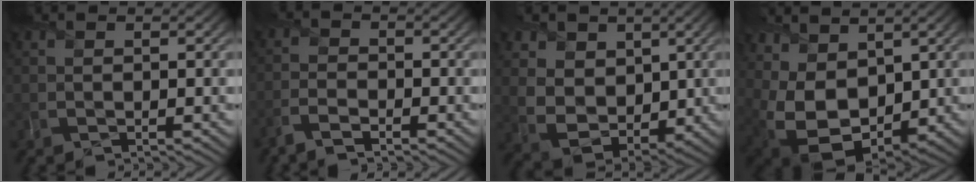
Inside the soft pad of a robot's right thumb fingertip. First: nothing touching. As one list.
[{"total": 3.6, "force": [-2.8, 1.3, 2.0], "torque": [-0.045, -0.005, -0.063]}, {"total": 9.1, "force": [2.9, 7.3, 4.6], "torque": [-0.132, -0.001, 0.057]}, {"total": 11.8, "force": [2.4, 8.6, 7.7], "torque": [-0.182, -0.018, 0.060]}]